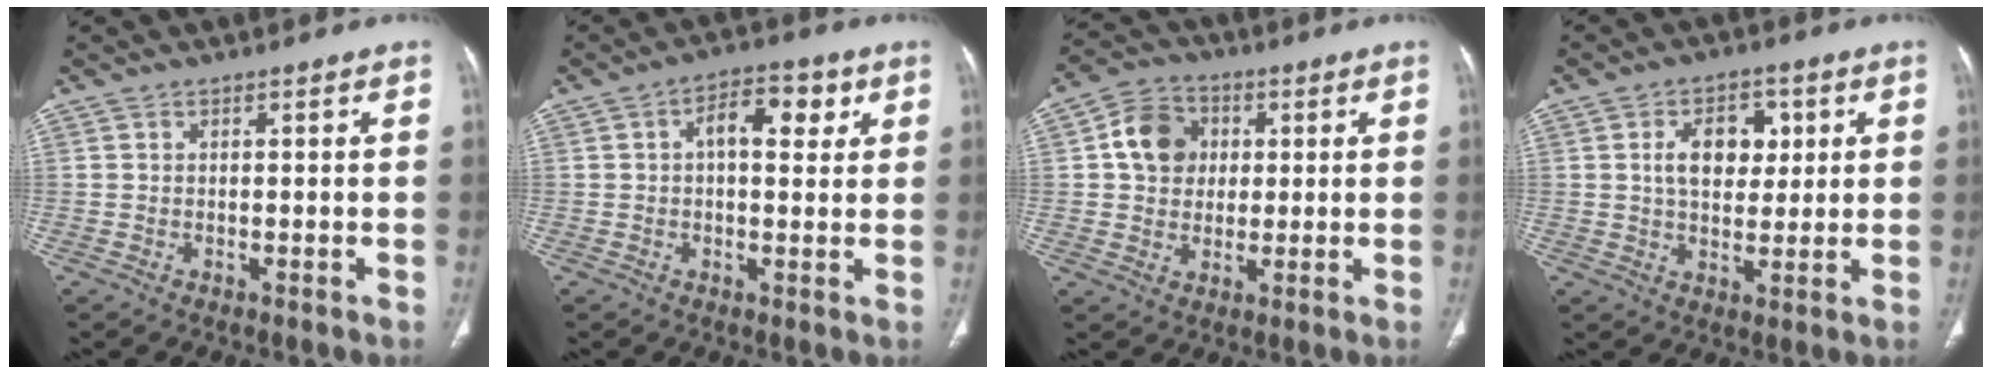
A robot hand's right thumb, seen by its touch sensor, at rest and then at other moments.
{"total": 8.0, "force": [2.2, 4.2, 6.4], "torque": [-0.071, 0.012, 0.028]}
{"total": 9.4, "force": [1.8, 8.0, 4.7], "torque": [-0.055, 0.006, 0.023]}
{"total": 8.9, "force": [2.1, 5.9, 6.4], "torque": [-0.068, -0.003, 0.035]}